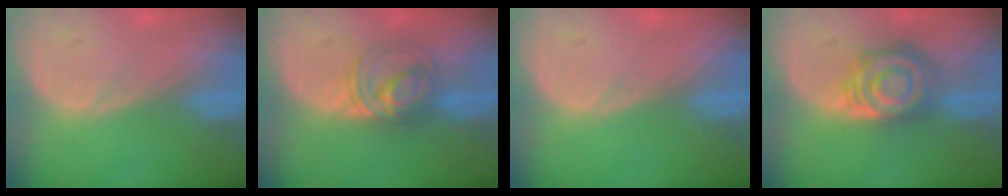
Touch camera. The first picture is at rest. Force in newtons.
{"total": 5.8, "press": 5.8, "slide": 0.3}
{"total": 0.0}
{"total": 8.1, "press": 7.1, "slide": 3.8}